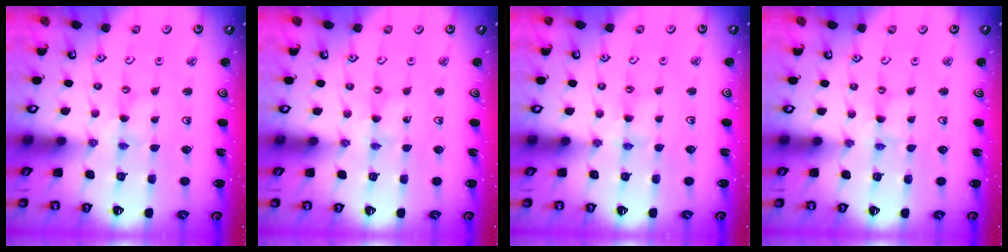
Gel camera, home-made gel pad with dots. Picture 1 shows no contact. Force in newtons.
{"total": 0.0}
{"total": 3.0, "press": 2.9, "slide": 0.4}
{"total": 0.0}